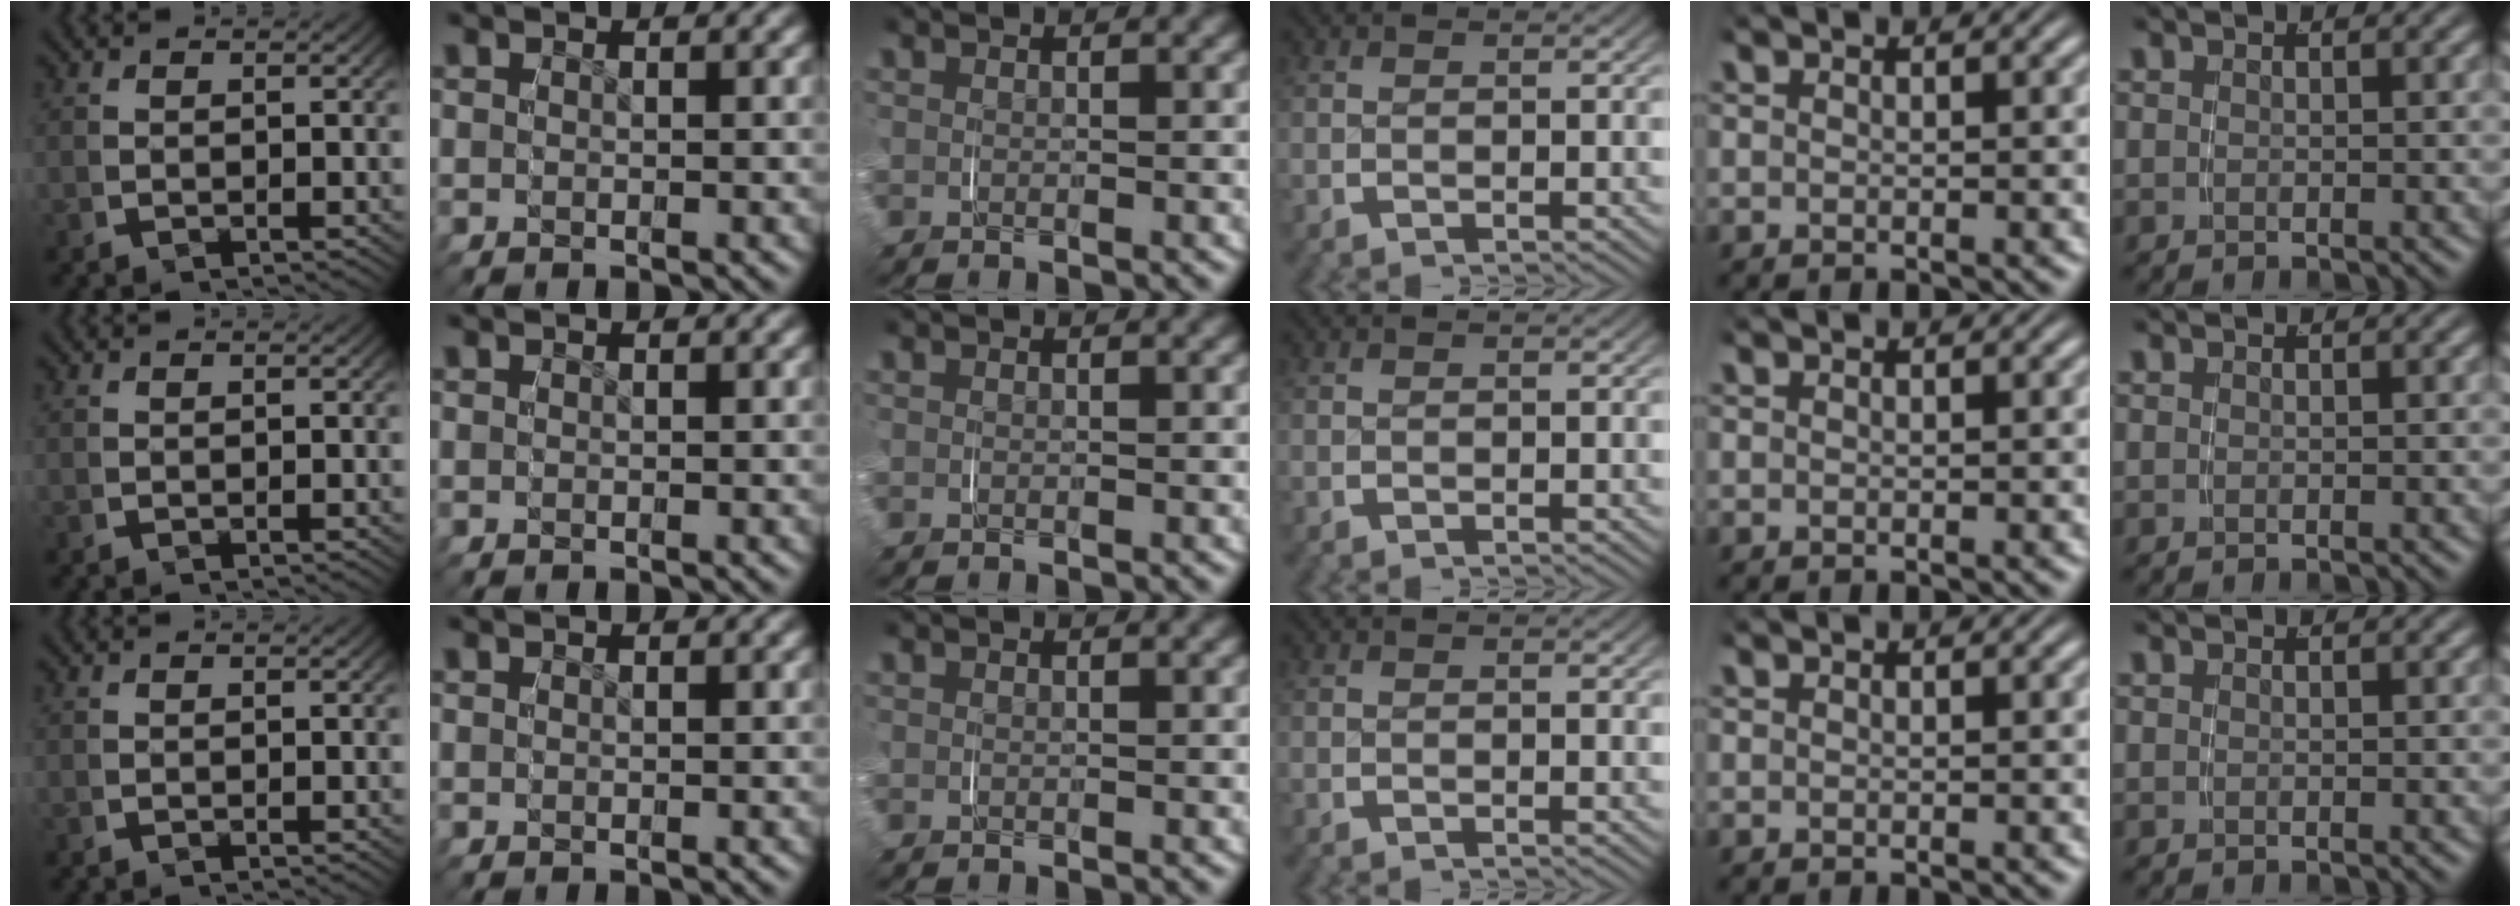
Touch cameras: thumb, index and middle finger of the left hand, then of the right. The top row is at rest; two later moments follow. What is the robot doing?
{"motion": "grasp_and_lifting", "object": "jewelry box"}